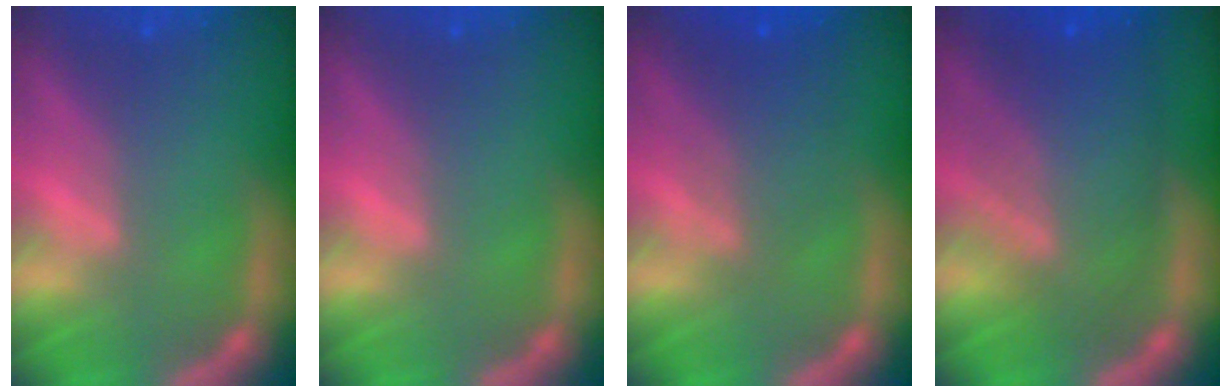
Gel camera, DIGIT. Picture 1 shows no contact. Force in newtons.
{"total": 0.0}
{"total": 4.1}
{"total": 8.5}